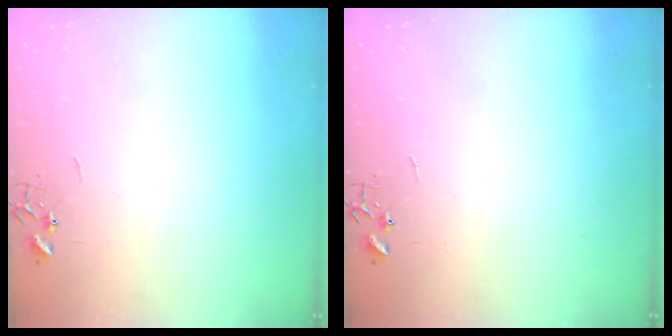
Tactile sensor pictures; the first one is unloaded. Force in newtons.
{"total": 0.0}